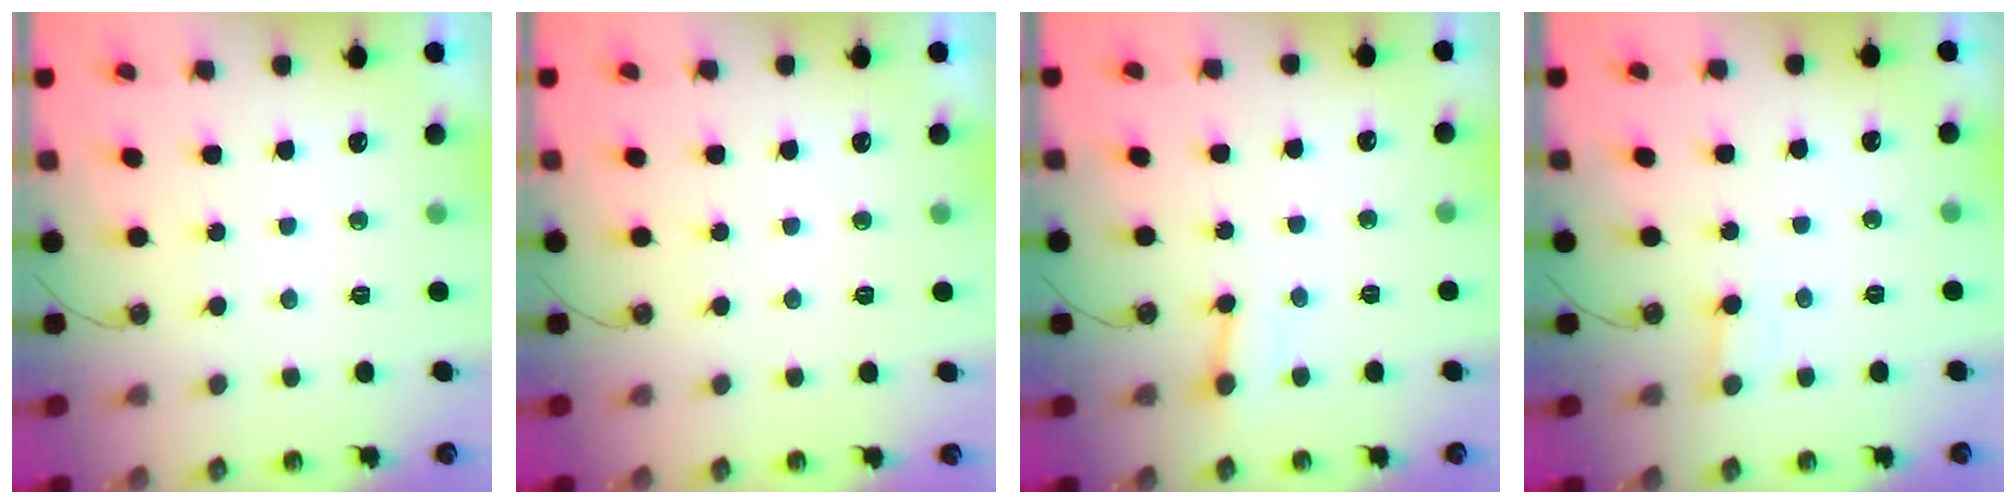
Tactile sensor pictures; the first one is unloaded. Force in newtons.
{"total": 0.0}
{"total": 2.4, "press": 2.4, "slide": 0.1}
{"total": 2.9, "press": 2.9, "slide": 0.2}